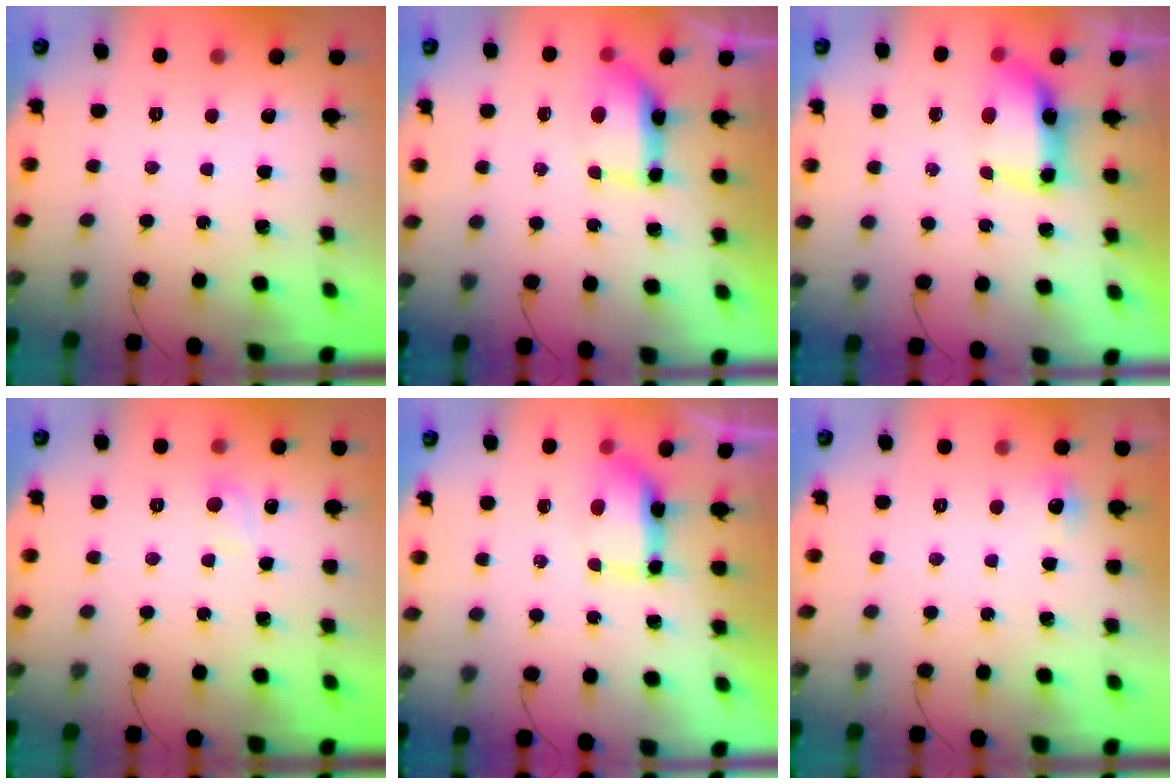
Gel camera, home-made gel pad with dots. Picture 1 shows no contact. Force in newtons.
{"total": 11.3, "press": 8.9, "slide": 7.0}
{"total": 7.7, "press": 7.7, "slide": 0.6}
{"total": 5.1, "press": 4.8, "slide": 1.5}
{"total": 6.7, "press": 6.7, "slide": 0.6}
{"total": 4.8, "press": 4.7, "slide": 1.2}